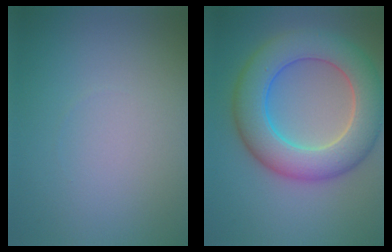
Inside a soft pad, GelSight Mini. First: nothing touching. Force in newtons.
{"total": 9.0, "press": 9.0, "slide": 0.7}